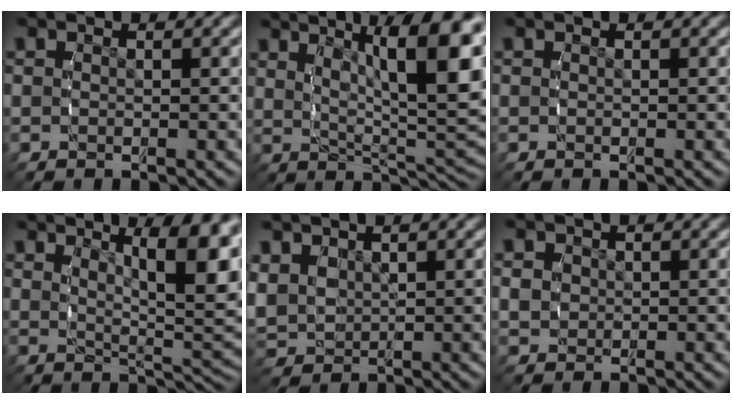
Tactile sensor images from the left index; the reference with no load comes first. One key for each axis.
{"total": 11.6, "fx": 3.7, "fy": 3.8, "fz": 10.3, "tx": -0.134, "ty": -0.006, "tz": 0.067}
{"total": 0.0}
{"total": 9.2, "fx": 3.3, "fy": 2.4, "fz": 8.3, "tx": -0.091, "ty": -0.006, "tz": 0.062}
{"total": 4.4, "fx": 1.2, "fy": 3.7, "fz": 2.1, "tx": -0.067, "ty": -0.024, "tz": 0.042}
{"total": 1.6, "fx": 0.1, "fy": 1.4, "fz": 0.7, "tx": -0.018, "ty": -0.009, "tz": 0.013}